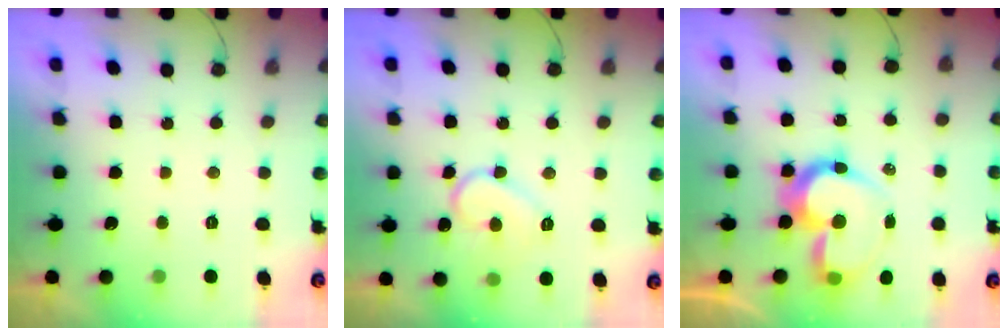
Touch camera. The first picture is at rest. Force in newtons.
{"total": 9.5, "press": 9.5, "slide": 0.9}
{"total": 13.6, "press": 13.5, "slide": 1.3}